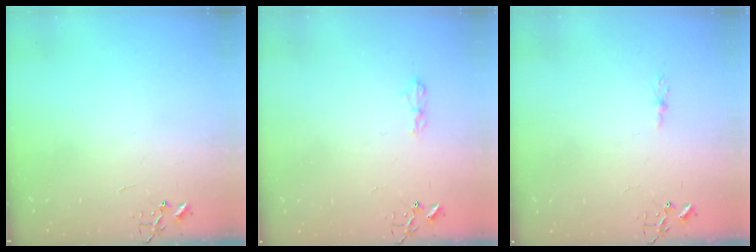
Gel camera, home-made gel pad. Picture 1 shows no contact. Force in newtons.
{"total": 5.4, "press": 5.4, "slide": 0.7}
{"total": 4.0, "press": 4.0, "slide": 0.4}